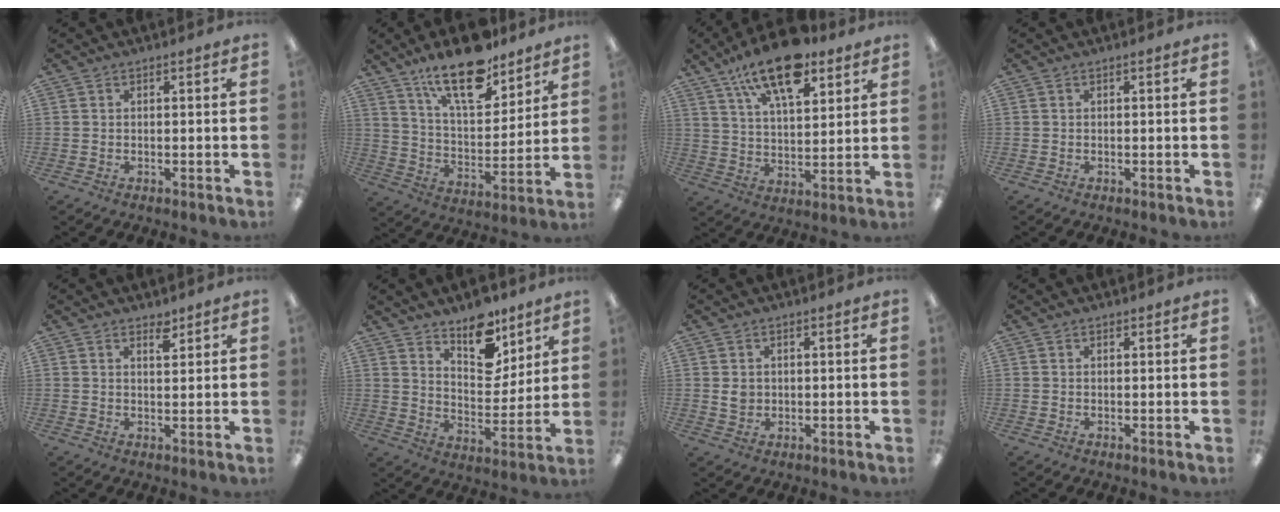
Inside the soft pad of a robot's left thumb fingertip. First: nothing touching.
{"total": 18.2, "force": [13.6, 6.8, 9.9], "torque": [-0.164, -0.079, 0.232]}
{"total": 16.7, "force": [11.1, 7.2, 10.2], "torque": [-0.171, -0.047, 0.190]}
{"total": 0.0}
{"total": 3.1, "force": [2.5, 1.1, 1.4], "torque": [-0.008, -0.014, 0.041]}
{"total": 12.7, "force": [9.8, 6.2, 5.1], "torque": [-0.063, -0.068, 0.178]}
{"total": 2.8, "force": [0.8, 2.5, 1.1], "torque": [-0.015, 0.000, 0.012]}
{"total": 0.8, "force": [0.7, 0.3, 0.0], "torque": [0.009, -0.003, 0.012]}